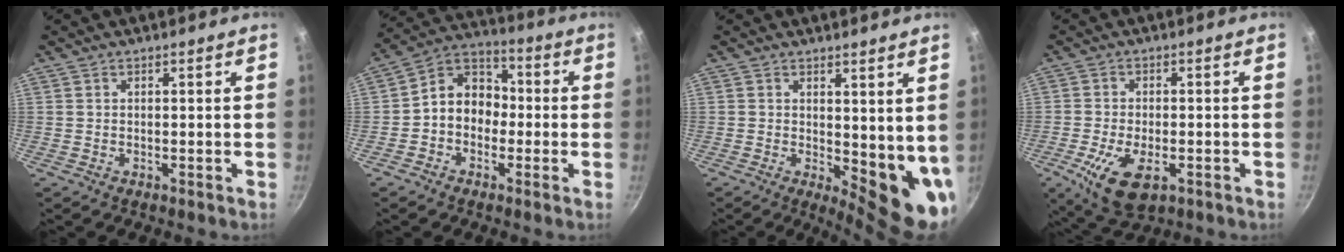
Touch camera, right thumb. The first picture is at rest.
{"total": 9.6, "force": [-1.4, 7.7, 5.5], "torque": [-0.049, 0.041, -0.045]}
{"total": 9.2, "force": [1.5, 4.1, 8.1], "torque": [-0.087, -0.027, 0.028]}
{"total": 8.9, "force": [-3.2, 4.6, 7.0], "torque": [-0.129, -0.007, -0.050]}